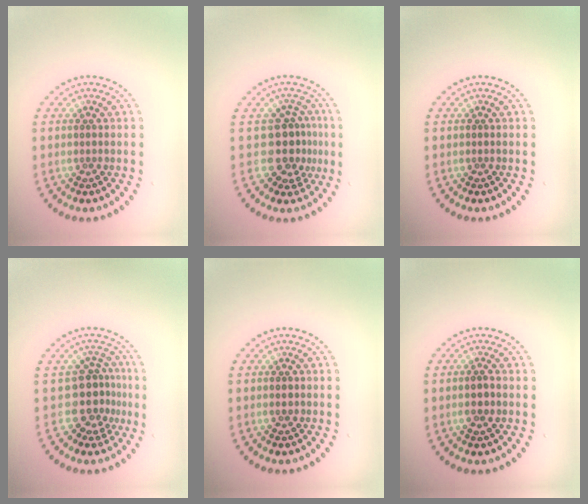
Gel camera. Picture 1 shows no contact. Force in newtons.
{"total": 3.6, "press": 3.0, "slide": 2.1}
{"total": 0.0}
{"total": 3.4, "press": 2.5, "slide": 2.3}
{"total": 1.0, "press": 1.0, "slide": 0.1}
{"total": 1.2, "press": 1.2, "slide": 0.4}